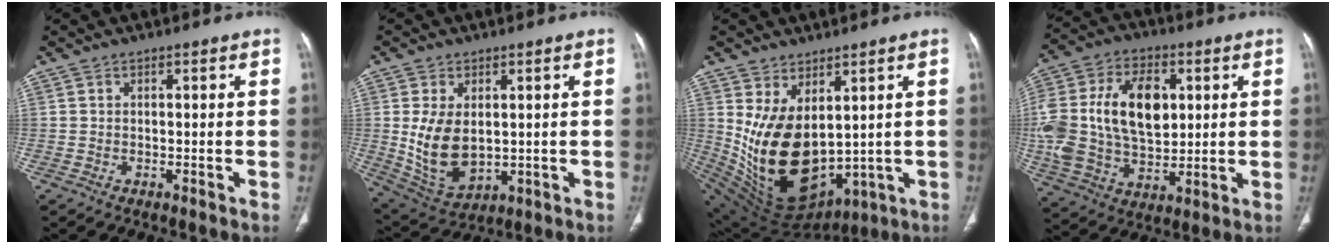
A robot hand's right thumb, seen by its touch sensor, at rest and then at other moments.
{"total": 11.1, "force": [0.6, 7.1, 8.6], "torque": [-0.152, -0.012, 0.036]}
{"total": 18.5, "force": [2.3, 11.2, 14.5], "torque": [-0.249, -0.037, 0.088]}
{"total": 23.7, "force": [3.7, 15.5, 17.6], "torque": [-0.362, 0.007, 0.075]}